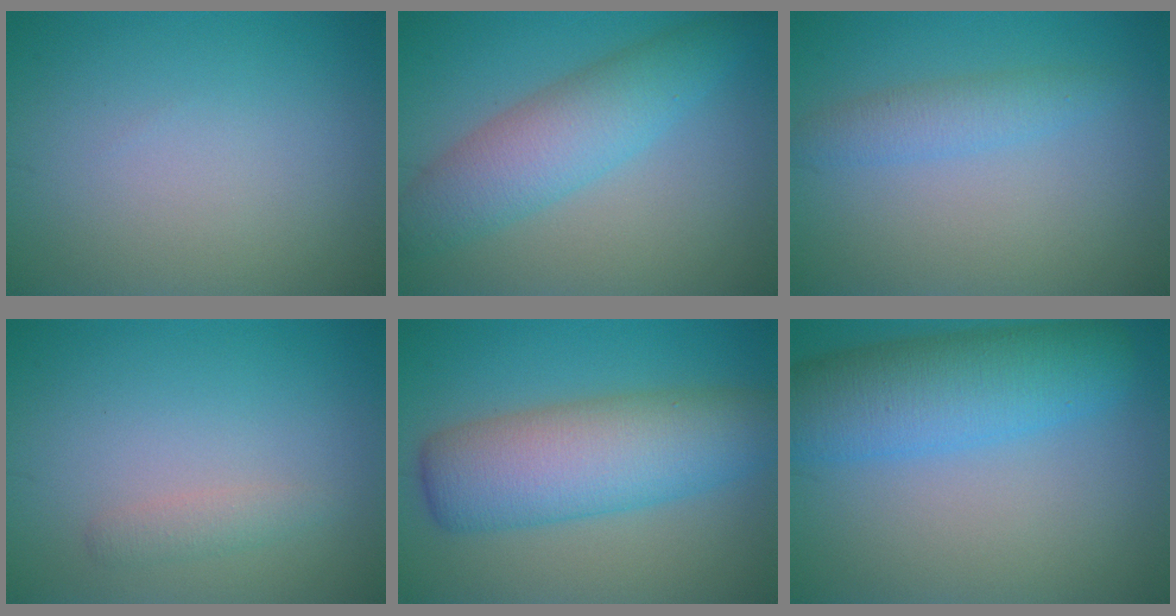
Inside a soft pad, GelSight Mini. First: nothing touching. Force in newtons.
{"total": 5.6, "press": 5.6, "slide": 0.1}
{"total": 2.3, "press": 2.3, "slide": 0.1}
{"total": 1.3, "press": 1.3, "slide": 0.0}
{"total": 8.5, "press": 8.5, "slide": 0.2}
{"total": 7.8, "press": 7.8, "slide": 0.5}